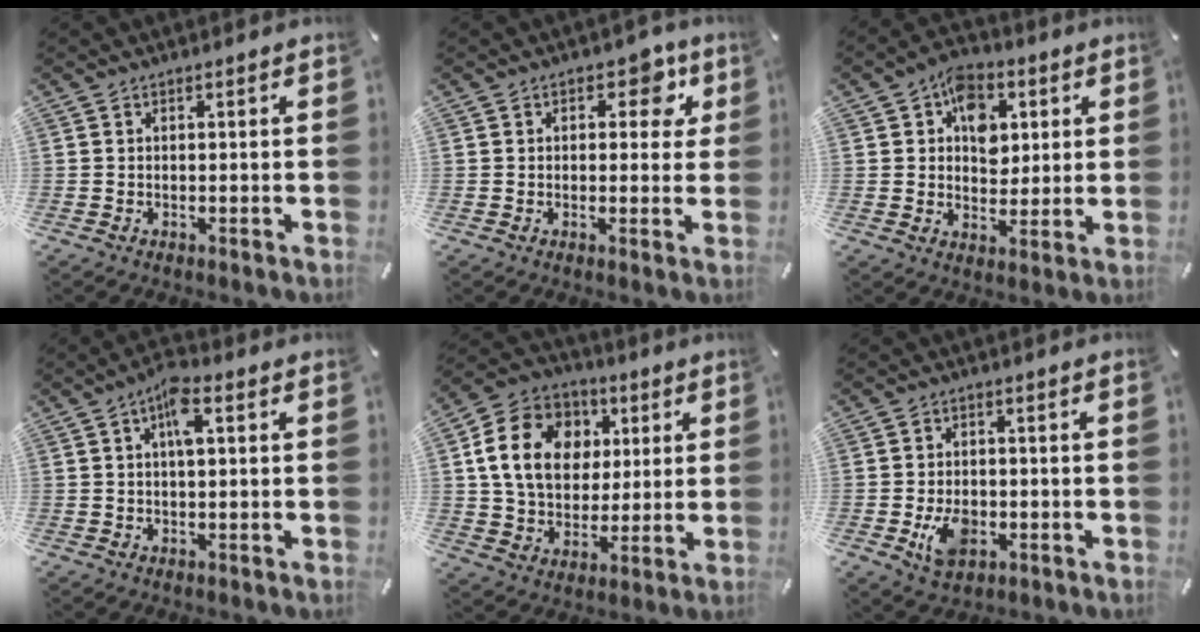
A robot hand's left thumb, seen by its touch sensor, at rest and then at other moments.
{"total": 6.6, "force": [2.5, 4.3, 4.4], "torque": [-0.032, -0.008, 0.030]}
{"total": 9.2, "force": [2.5, 7.4, 5.0], "torque": [-0.064, -0.001, 0.042]}
{"total": 6.1, "force": [1.7, 2.4, 5.4], "torque": [-0.095, 0.005, 0.025]}
{"total": 16.7, "force": [3.8, 13.5, 8.9], "torque": [-0.175, 0.007, 0.070]}
{"total": 7.4, "force": [-2.0, 5.2, 5.0], "torque": [-0.090, 0.001, -0.036]}